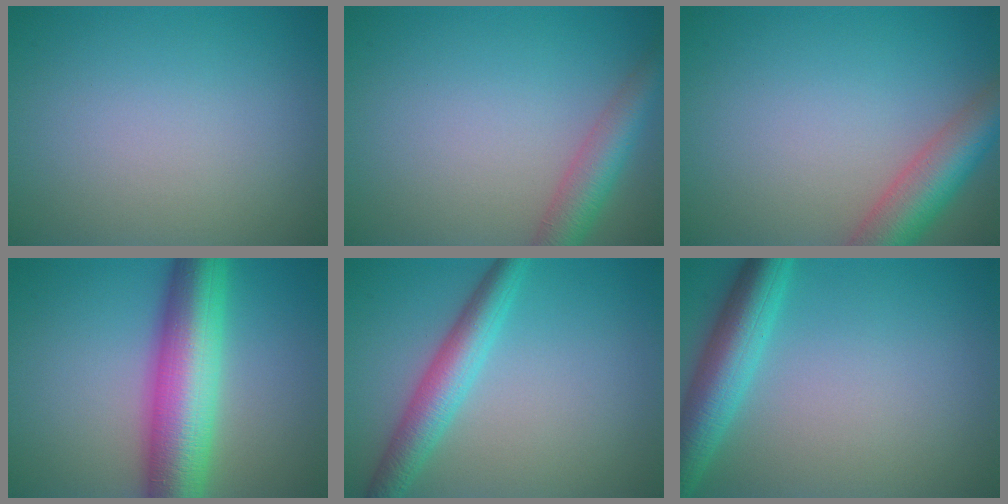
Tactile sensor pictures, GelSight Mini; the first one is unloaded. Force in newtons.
{"total": 4.1, "press": 4.1, "slide": 0.2}
{"total": 5.9, "press": 5.8, "slide": 0.3}
{"total": 10.4, "press": 10.4, "slide": 0.1}
{"total": 5.0, "press": 5.0, "slide": 0.3}
{"total": 5.5, "press": 5.5, "slide": 0.2}